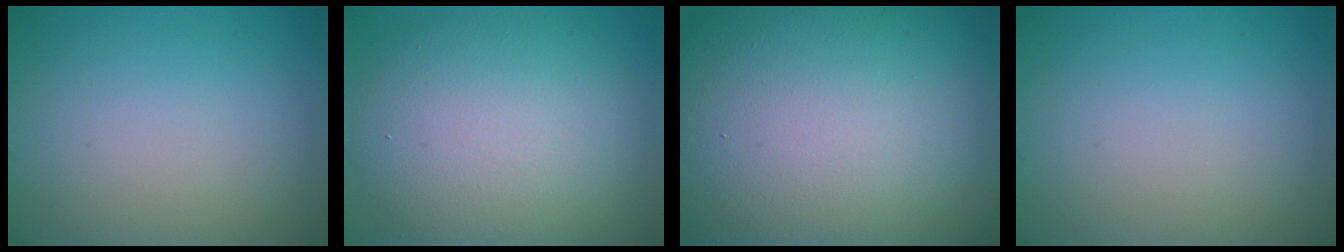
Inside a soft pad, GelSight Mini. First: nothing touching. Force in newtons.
{"total": 10.0, "press": 10.0, "slide": 0.3}
{"total": 22.5, "press": 22.5, "slide": 1.3}
{"total": 0.0}